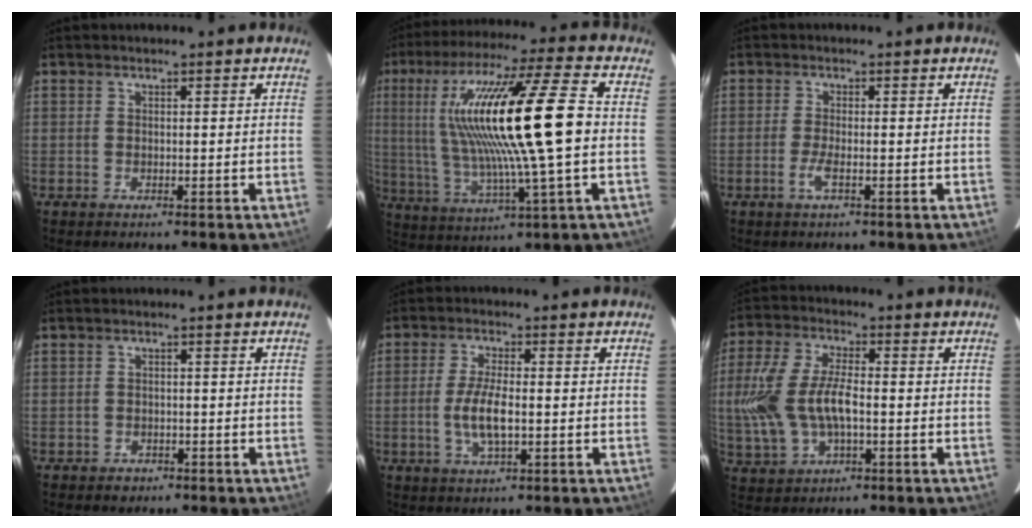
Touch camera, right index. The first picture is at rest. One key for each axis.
{"total": 21.2, "fx": 1.9, "fy": 2.0, "fz": 21.0, "tx": -0.387, "ty": 0.003, "tz": 0.046}
{"total": 2.5, "fx": -1.1, "fy": 0.1, "fz": 2.3, "tx": -0.049, "ty": -0.004, "tz": -0.024}
{"total": 2.3, "fx": -1.4, "fy": 1.8, "fz": 0.4, "tx": -0.013, "ty": 0.002, "tz": -0.017}
{"total": 6.6, "fx": -1.2, "fy": 2.0, "fz": 6.2, "tx": -0.125, "ty": -0.005, "tz": -0.022}
{"total": 13.1, "fx": -1.4, "fy": 6.6, "fz": 11.3, "tx": -0.250, "ty": 0.007, "tz": -0.023}